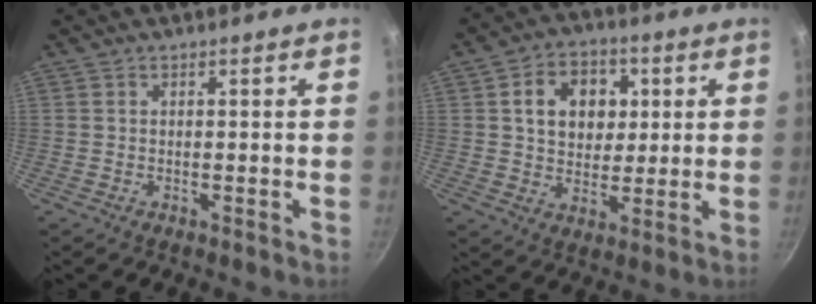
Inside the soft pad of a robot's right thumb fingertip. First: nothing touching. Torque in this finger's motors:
{"motor_torque": [-0.80, 1.84, 1.06, 0.21, 0.07]}